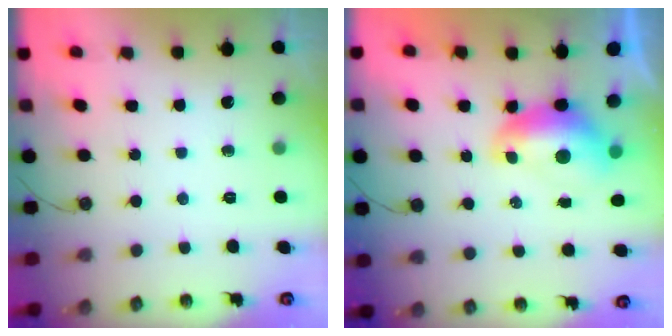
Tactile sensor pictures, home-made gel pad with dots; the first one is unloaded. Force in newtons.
{"total": 1.5, "press": 1.4, "slide": 0.6}